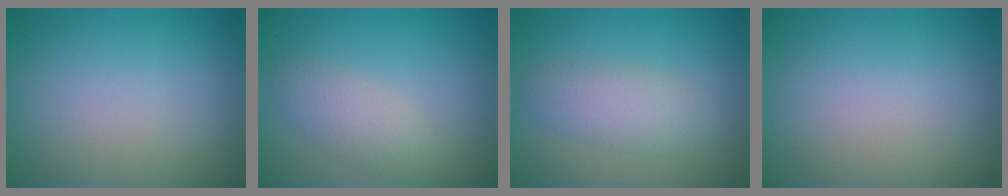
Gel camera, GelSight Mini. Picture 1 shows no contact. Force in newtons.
{"total": 2.5, "press": 2.5, "slide": 0.1}
{"total": 3.2, "press": 3.2, "slide": 0.2}
{"total": 0.0}